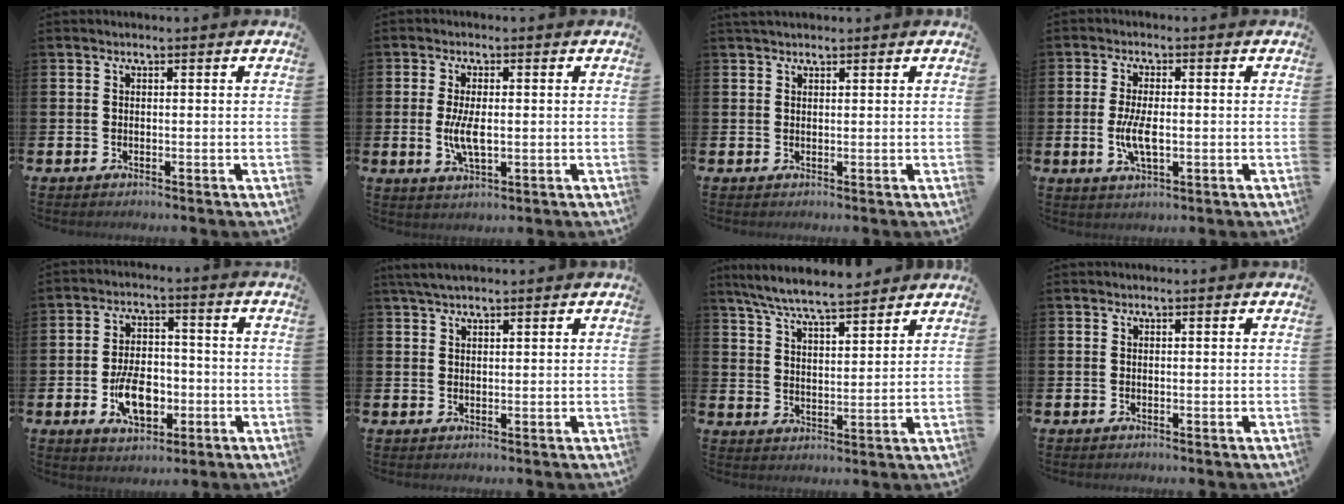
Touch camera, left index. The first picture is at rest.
{"total": 5.0, "force": [-0.1, 2.1, 4.5], "torque": [-0.091, 0.001, -0.004]}
{"total": 1.4, "force": [1.3, 0.4, 0.3], "torque": [0.001, 0.001, 0.022]}
{"total": 5.3, "force": [-0.5, 2.2, 4.8], "torque": [-0.092, 0.002, -0.010]}
{"total": 7.2, "force": [-2.1, 4.3, 5.3], "torque": [-0.089, 0.011, -0.038]}
{"total": 2.8, "force": [2.3, 0.7, 1.4], "torque": [-0.031, 0.003, 0.042]}
{"total": 7.2, "force": [6.8, 0.5, 2.2], "torque": [-0.072, -0.032, 0.124]}
{"total": 0.0}